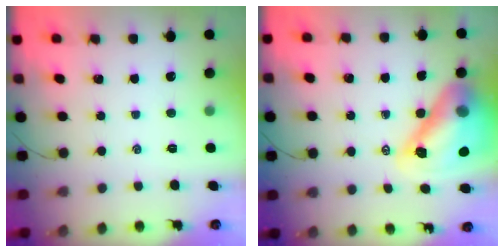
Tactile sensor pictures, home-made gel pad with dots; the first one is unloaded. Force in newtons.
{"total": 18.0, "press": 17.2, "slide": 5.2}